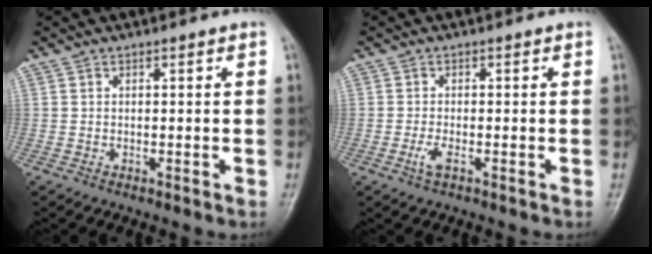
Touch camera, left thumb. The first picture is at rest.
{"total": 2.1, "force": [-0.8, 0.7, 1.8], "torque": [-0.046, -0.002, -0.018]}